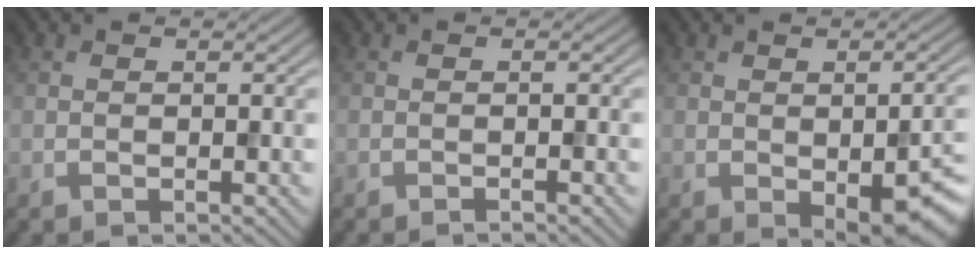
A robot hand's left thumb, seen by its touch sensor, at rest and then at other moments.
{"total": 0.6, "force": [-0.5, 0.0, 0.3], "torque": [-0.004, 0.002, -0.013]}
{"total": 8.2, "force": [-2.7, 3.6, 6.9], "torque": [-0.099, -0.022, -0.021]}